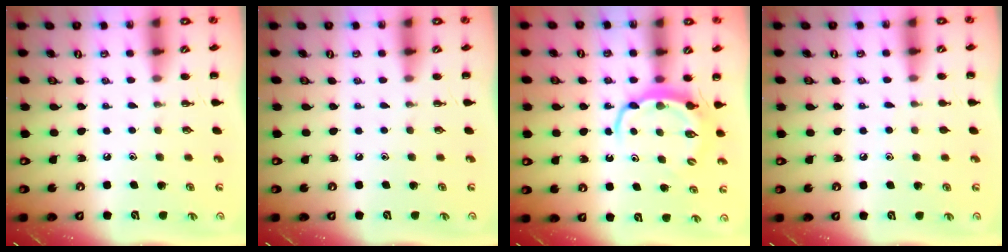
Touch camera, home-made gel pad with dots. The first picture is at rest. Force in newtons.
{"total": 0.0}
{"total": 6.2, "press": 6.2, "slide": 0.5}
{"total": 4.6, "press": 4.4, "slide": 1.5}